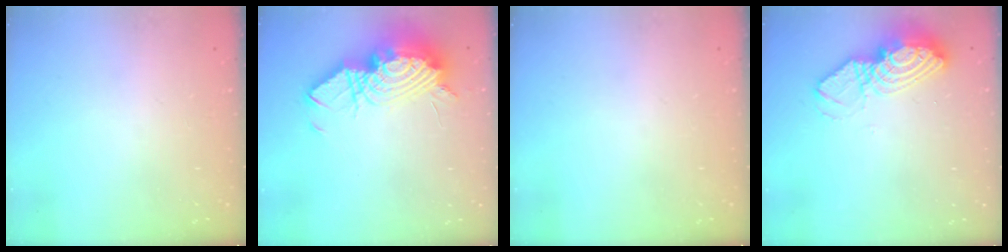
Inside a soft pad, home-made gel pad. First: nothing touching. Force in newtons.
{"total": 20.7, "press": 20.6, "slide": 2.4}
{"total": 0.0}
{"total": 13.0, "press": 12.9, "slide": 1.7}